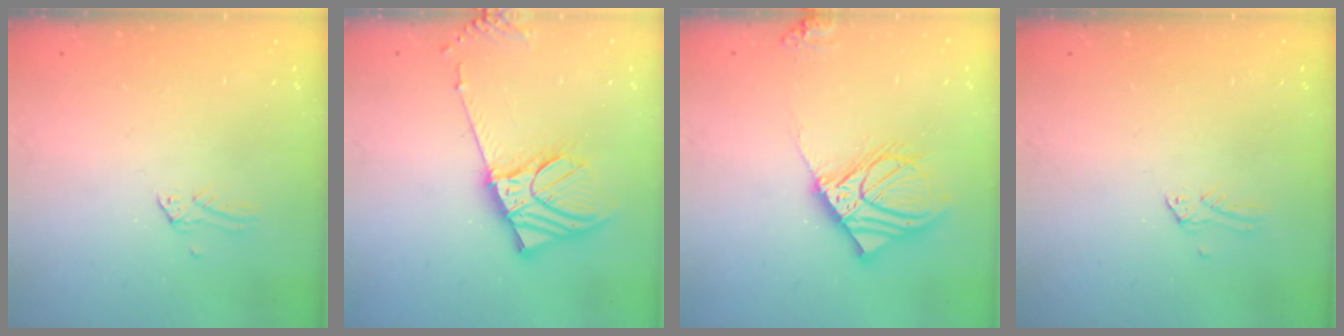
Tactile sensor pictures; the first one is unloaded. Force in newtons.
{"total": 10.6, "press": 10.4, "slide": 1.9}
{"total": 15.7, "press": 15.4, "slide": 3.0}
{"total": 0.0}